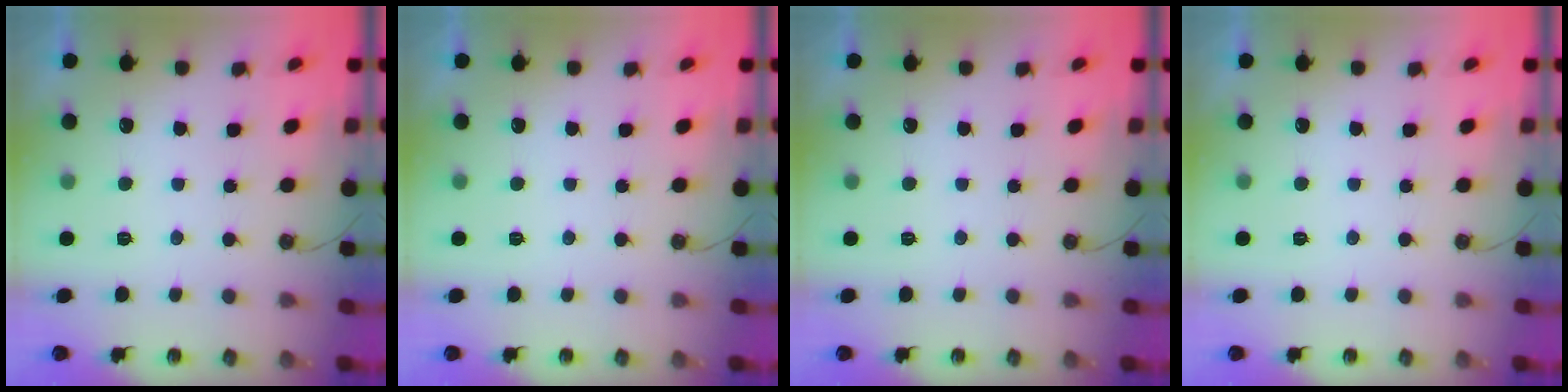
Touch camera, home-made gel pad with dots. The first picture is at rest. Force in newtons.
{"total": 0.0}
{"total": 0.0}
{"total": 0.0}